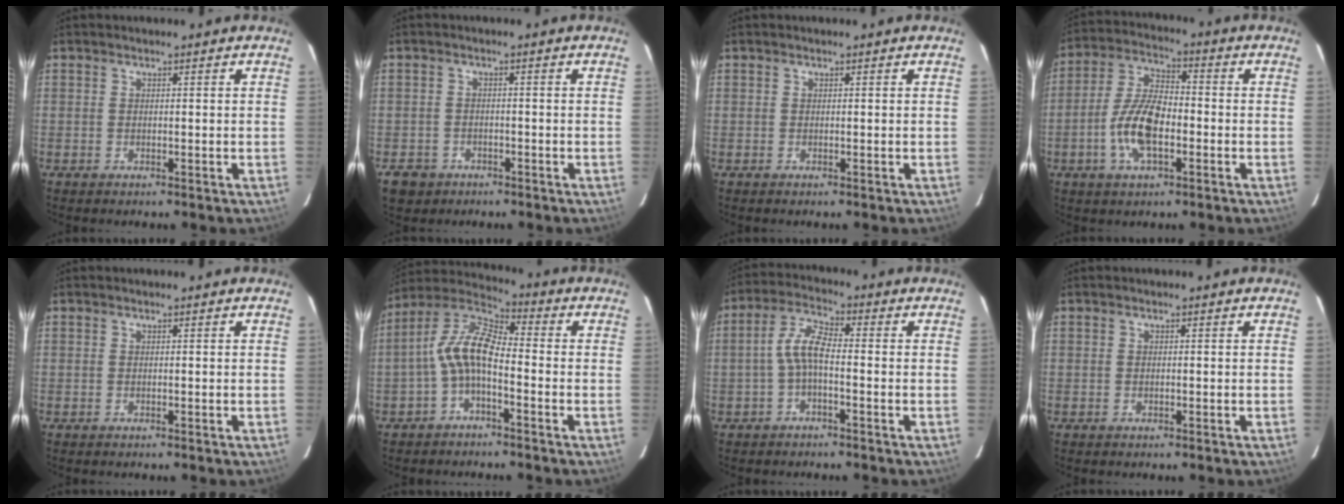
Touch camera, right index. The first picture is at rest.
{"total": 4.8, "force": [-2.4, 4.0, 1.0], "torque": [-0.032, 0.013, -0.032]}
{"total": 0.0}
{"total": 10.7, "force": [-3.3, 4.5, 9.1], "torque": [-0.190, 0.006, -0.064]}
{"total": 0.0}
{"total": 9.3, "force": [-2.5, 3.8, 8.1], "torque": [-0.177, 0.020, -0.052]}
{"total": 5.4, "force": [-1.4, 1.7, 4.9], "torque": [-0.108, 0.017, -0.032]}
{"total": 0.0}